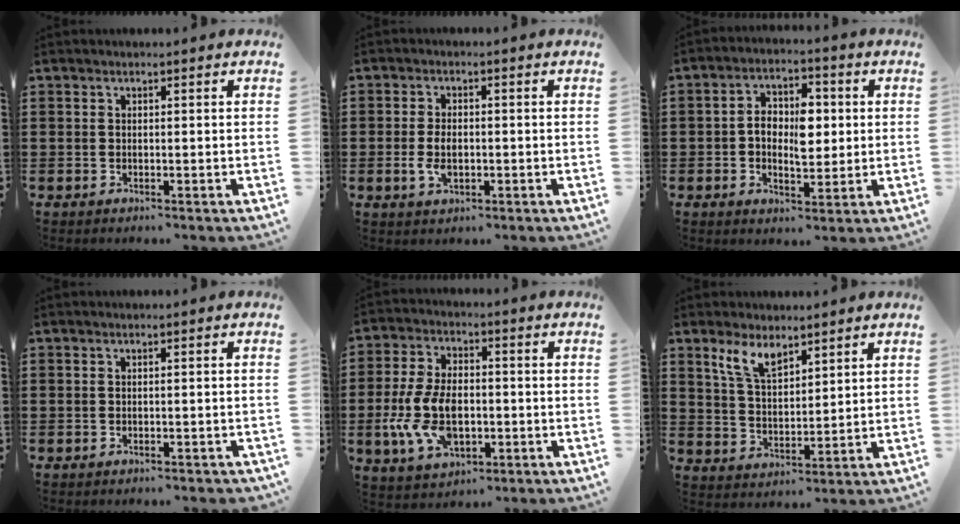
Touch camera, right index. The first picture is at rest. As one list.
[{"total": 3.8, "force": [-0.4, 2.0, 3.1], "torque": [-0.072, -0.004, -0.009]}, {"total": 6.7, "force": [0.4, 3.8, 5.6], "torque": [-0.094, 0.006, 0.003]}, {"total": 0.7, "force": [-0.6, 0.1, 0.3], "torque": [-0.009, -0.003, -0.010]}, {"total": 10.5, "force": [-1.9, 6.0, 8.4], "torque": [-0.199, -0.003, -0.035]}, {"total": 6.1, "force": [4.3, 2.5, 3.5], "torque": [-0.082, 0.000, 0.080]}]